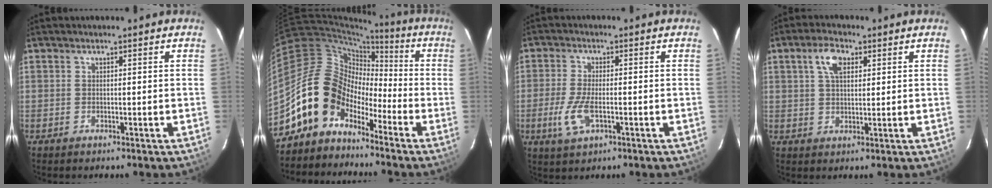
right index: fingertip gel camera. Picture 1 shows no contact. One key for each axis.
{"total": 12.1, "fx": -7.7, "fy": 8.4, "fz": 4.0, "tx": -0.076, "ty": 0.037, "tz": -0.153}
{"total": 6.5, "fx": -2.2, "fy": 2.5, "fz": 5.5, "tx": -0.126, "ty": -0.008, "tz": -0.042}
{"total": 5.3, "fx": 2.2, "fy": 2.8, "fz": 4.0, "tx": -0.074, "ty": 0.013, "tz": 0.040}